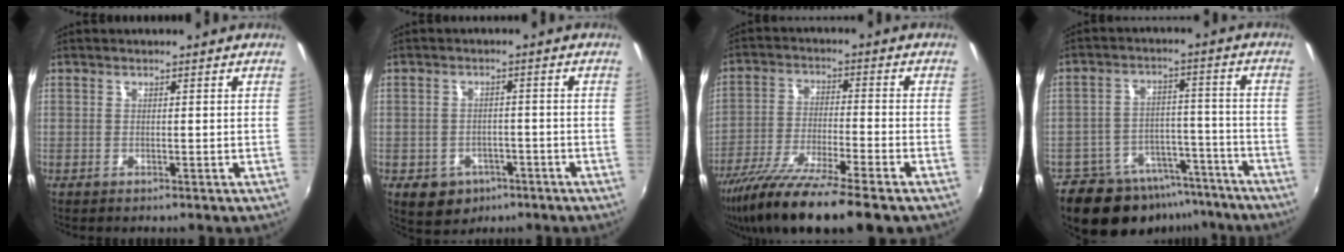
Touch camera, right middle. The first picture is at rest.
{"total": 7.6, "force": [-3.8, 5.9, 2.8], "torque": [-0.075, -0.005, -0.042]}
{"total": 16.6, "force": [-12.5, 1.6, 10.8], "torque": [-0.214, -0.046, -0.220]}
{"total": 15.7, "force": [-12.1, 8.5, 5.1], "torque": [-0.114, 0.028, -0.162]}